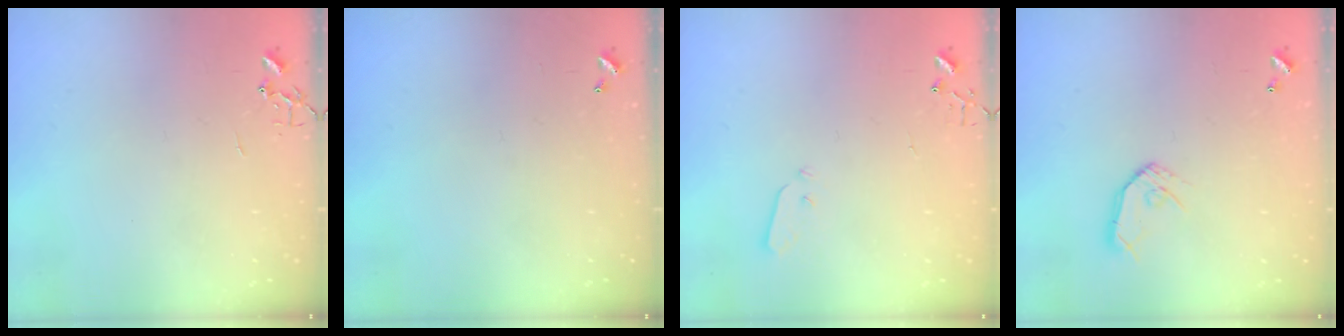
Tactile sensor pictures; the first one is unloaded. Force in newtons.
{"total": 0.0}
{"total": 3.6, "press": 3.6, "slide": 0.2}
{"total": 8.8, "press": 8.8, "slide": 0.6}